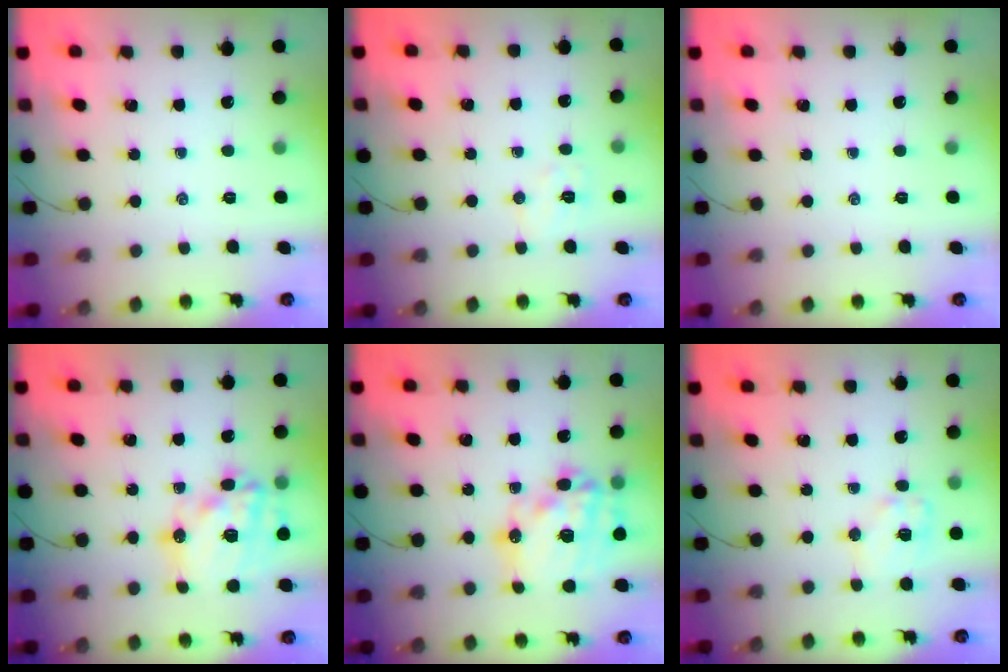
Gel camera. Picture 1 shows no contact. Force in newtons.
{"total": 5.4, "press": 5.3, "slide": 1.0}
{"total": 0.0}
{"total": 20.2, "press": 19.8, "slide": 4.2}
{"total": 22.8, "press": 22.2, "slide": 4.9}
{"total": 9.0, "press": 9.0, "slide": 1.2}